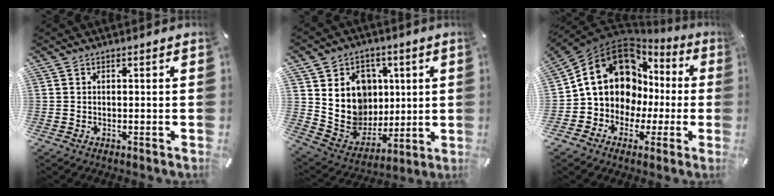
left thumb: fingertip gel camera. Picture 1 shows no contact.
{"total": 14.7, "force": [3.1, 13.6, 4.9], "torque": [-0.083, -0.016, 0.075]}
{"total": 16.4, "force": [3.2, 13.9, 8.1], "torque": [-0.151, -0.014, 0.070]}